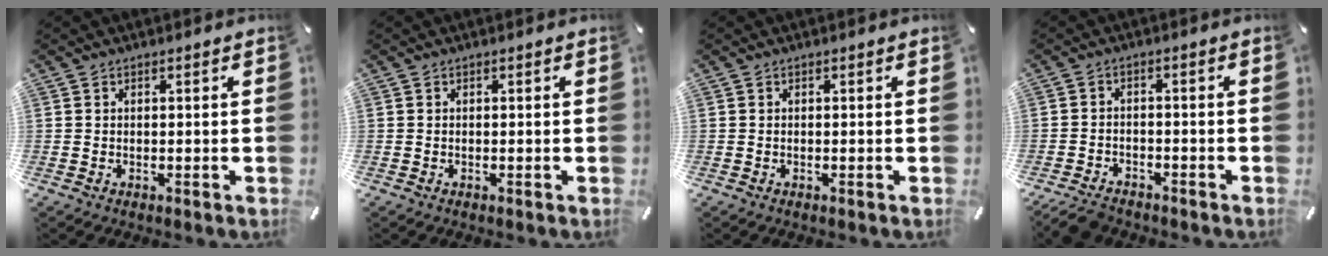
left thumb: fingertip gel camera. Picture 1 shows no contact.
{"total": 0.0}
{"total": 0.0}
{"total": 4.5, "force": [-4.0, 1.7, 1.2], "torque": [-0.035, 0.012, -0.080]}